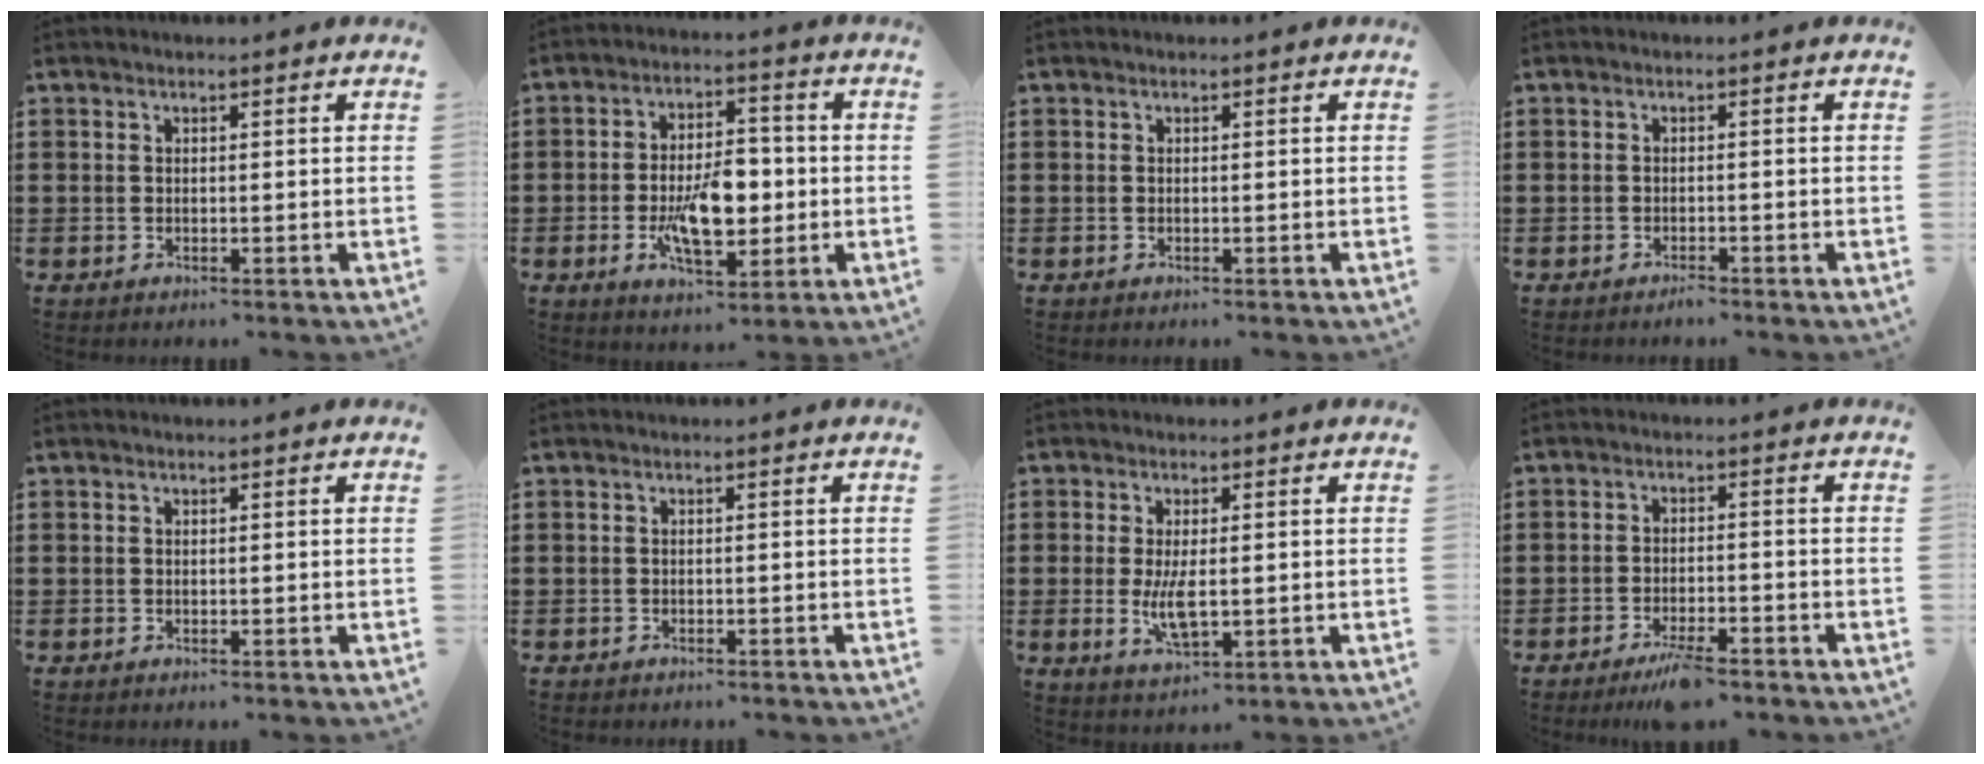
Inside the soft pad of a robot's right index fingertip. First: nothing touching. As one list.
[{"total": 10.0, "force": [-1.9, 4.9, 8.5], "torque": [-0.152, -0.004, -0.035]}, {"total": 0.0}, {"total": 1.0, "force": [-0.9, 0.1, 0.3], "torque": [-0.009, -0.002, -0.018]}, {"total": 0.0}, {"total": 0.6, "force": [-0.6, 0.1, 0.0], "torque": [-0.001, 0.001, -0.012]}, {"total": 5.4, "force": [-0.3, 2.0, 5.0], "torque": [-0.110, -0.007, -0.010]}, {"total": 4.3, "force": [-3.5, 0.7, 2.5], "torque": [-0.046, 0.001, -0.065]}]